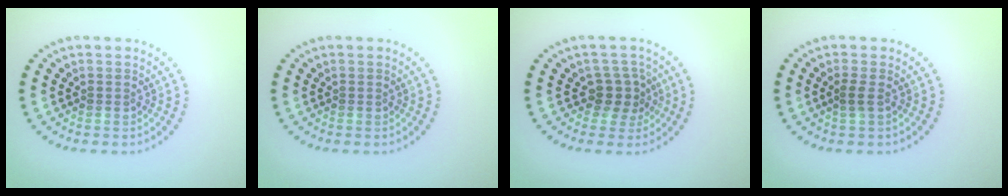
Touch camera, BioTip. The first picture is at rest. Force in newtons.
{"total": 0.0}
{"total": 2.5, "press": 2.0, "slide": 1.4}
{"total": 0.9, "press": 0.7, "slide": 0.6}